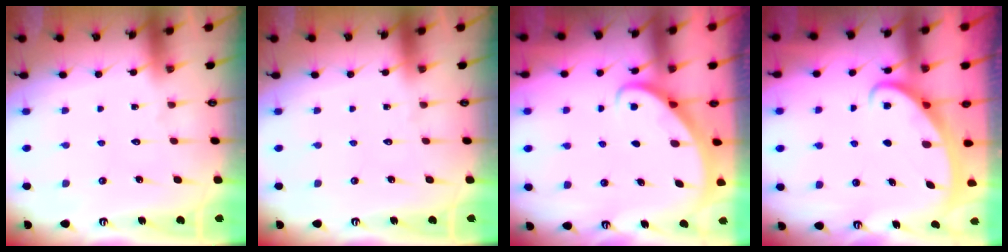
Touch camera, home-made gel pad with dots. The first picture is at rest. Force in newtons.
{"total": 0.0}
{"total": 2.7, "press": 2.7, "slide": 0.2}
{"total": 2.4, "press": 2.4, "slide": 0.4}